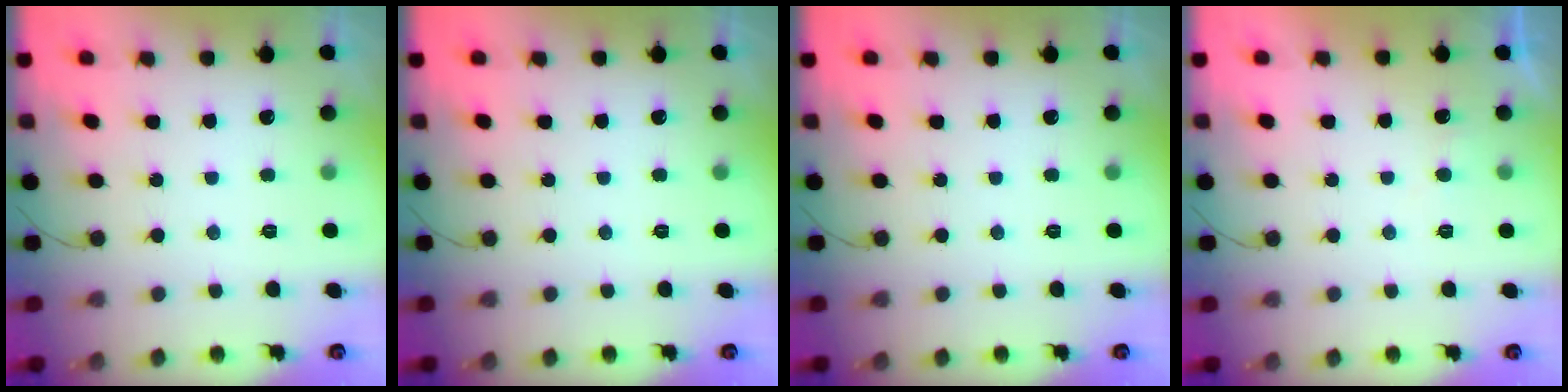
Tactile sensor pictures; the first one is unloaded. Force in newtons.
{"total": 0.0}
{"total": 0.0}
{"total": 3.8, "press": 3.7, "slide": 0.2}